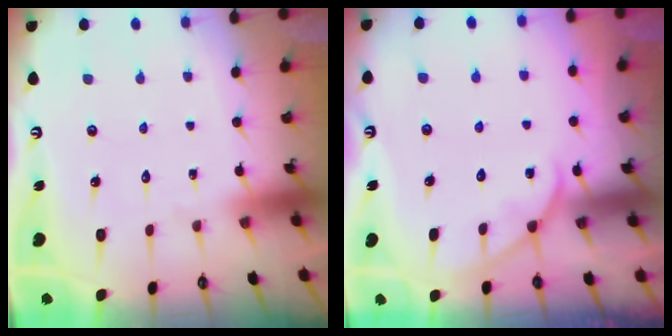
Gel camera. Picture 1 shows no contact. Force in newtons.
{"total": 3.0, "press": 3.0, "slide": 0.2}